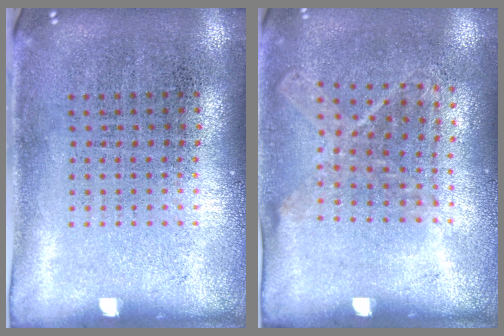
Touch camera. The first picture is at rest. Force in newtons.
{"total": 1.1, "press": 0.9, "slide": 0.6}